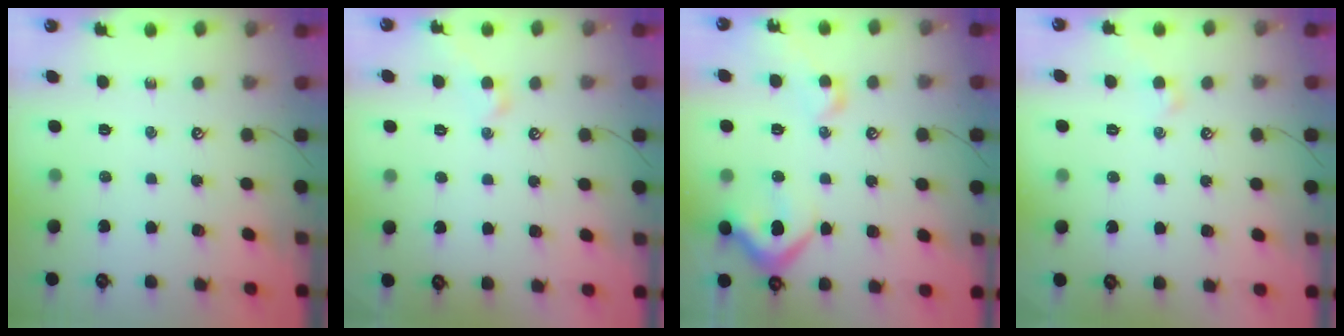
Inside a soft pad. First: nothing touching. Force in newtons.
{"total": 1.1, "press": 1.1, "slide": 0.2}
{"total": 11.2, "press": 11.1, "slide": 1.5}
{"total": 0.5, "press": 0.1, "slide": 0.5}